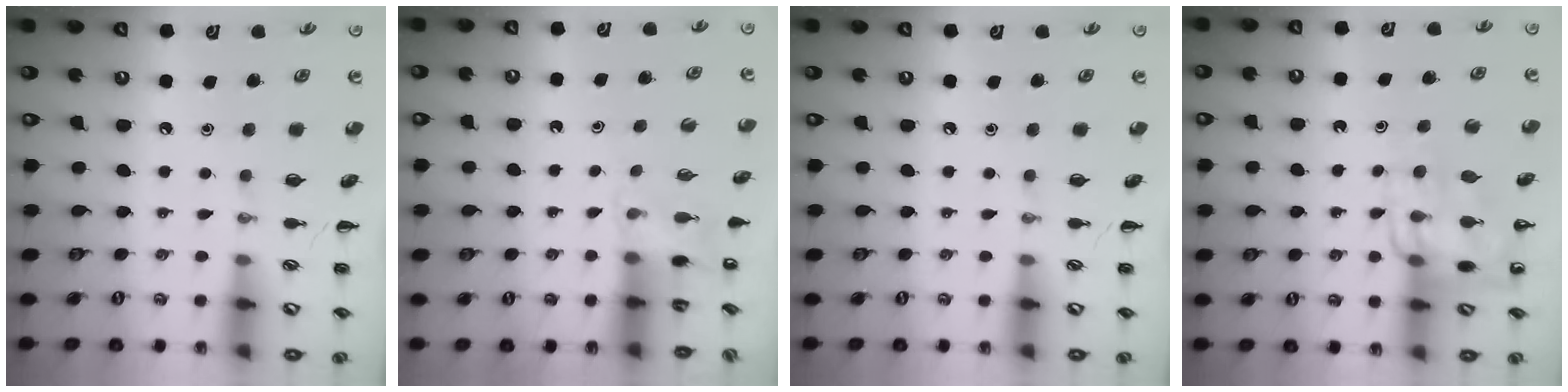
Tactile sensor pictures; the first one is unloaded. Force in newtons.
{"total": 2.5, "press": 2.4, "slide": 0.9}
{"total": 0.0}
{"total": 11.6, "press": 11.3, "slide": 2.8}